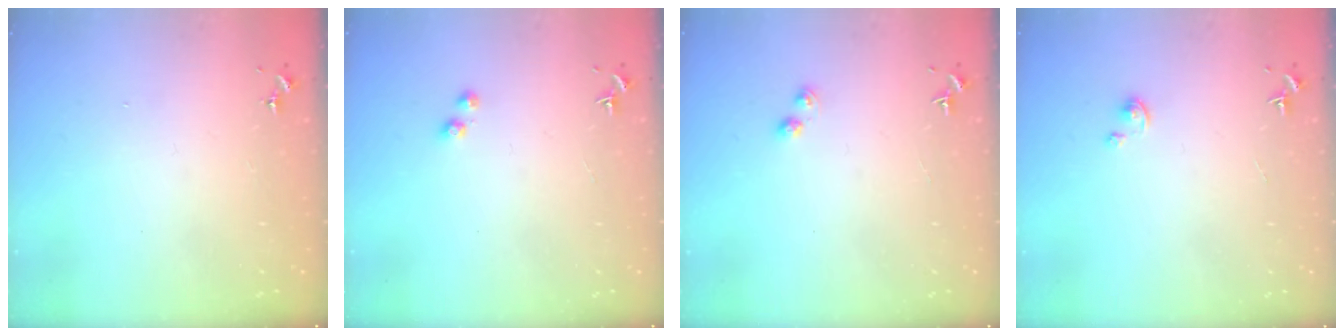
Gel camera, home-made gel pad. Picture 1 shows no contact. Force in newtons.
{"total": 2.7, "press": 2.6, "slide": 0.9}
{"total": 2.2, "press": 2.2, "slide": 0.2}
{"total": 2.4, "press": 2.4, "slide": 0.3}